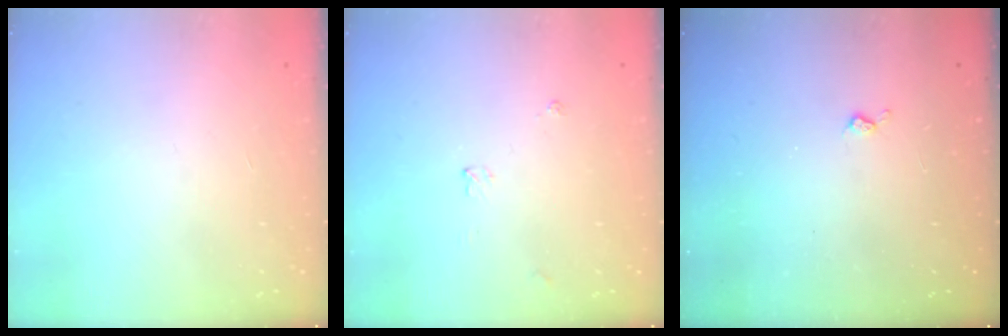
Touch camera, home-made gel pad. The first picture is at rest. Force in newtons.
{"total": 3.3, "press": 3.3, "slide": 0.5}
{"total": 2.8, "press": 2.7, "slide": 0.5}